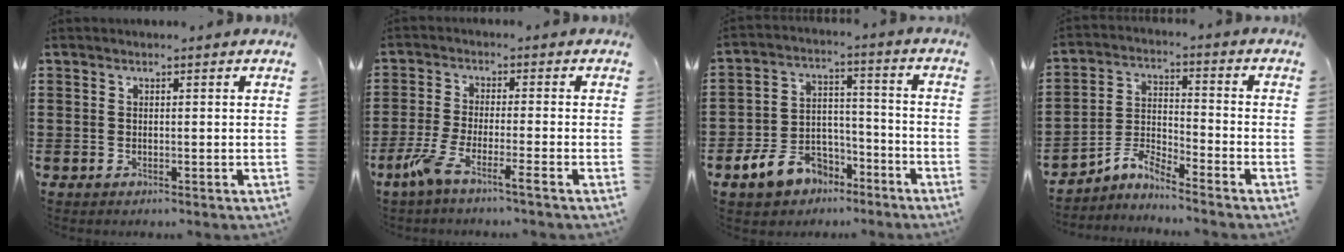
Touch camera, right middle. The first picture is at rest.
{"total": 5.1, "force": [-3.8, -0.4, 3.3], "torque": [-0.090, -0.022, -0.079]}
{"total": 7.9, "force": [-6.0, 4.8, 2.2], "torque": [-0.062, 0.031, -0.119]}
{"total": 4.9, "force": [-4.6, 0.7, 1.7], "torque": [-0.047, -0.001, -0.097]}